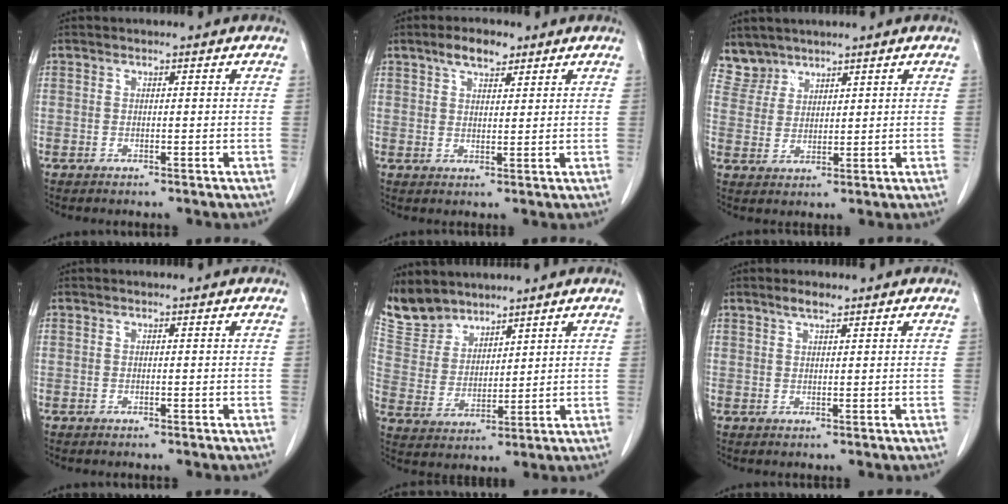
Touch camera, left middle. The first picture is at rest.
{"total": 4.5, "force": [3.1, 1.8, 2.7], "torque": [-0.052, 0.010, 0.054]}
{"total": 4.1, "force": [3.7, 1.7, -0.7], "torque": [0.017, 0.005, 0.080]}
{"total": 0.0}
{"total": 8.1, "force": [7.3, 3.3, 0.9], "torque": [-0.029, 0.010, 0.161]}
{"total": 1.9, "force": [1.5, 0.3, 1.2], "torque": [-0.026, 0.004, 0.029]}